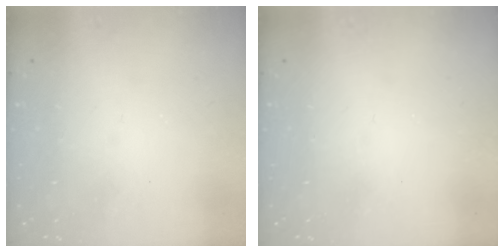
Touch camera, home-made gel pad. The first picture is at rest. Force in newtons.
{"total": 0.0}